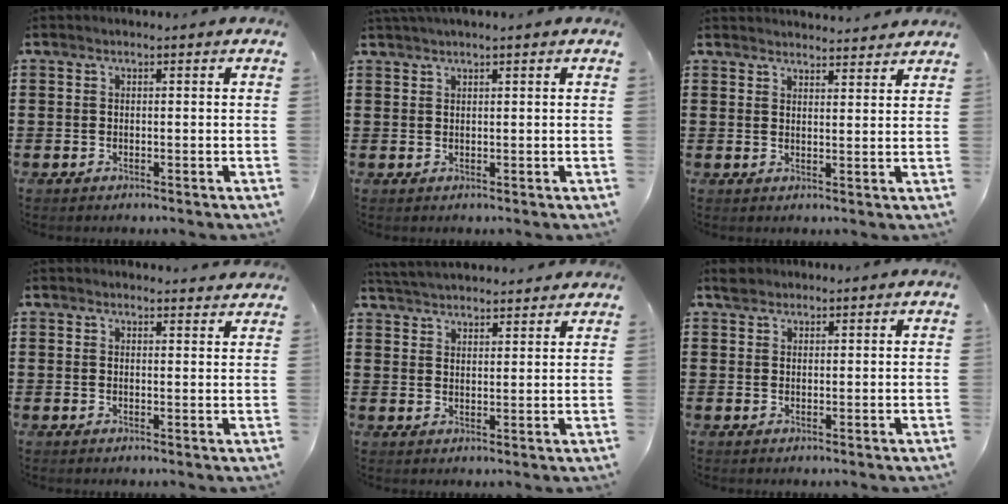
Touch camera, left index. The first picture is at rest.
{"total": 1.2, "force": [1.0, 0.0, 0.6], "torque": [-0.013, 0.000, 0.019]}
{"total": 2.8, "force": [2.8, 0.1, -0.1], "torque": [0.001, -0.014, 0.052]}
{"total": 1.9, "force": [1.9, 0.2, 0.1], "torque": [0.001, -0.005, 0.034]}
{"total": 3.8, "force": [3.8, 0.0, 0.2], "torque": [-0.016, -0.013, 0.069]}
{"total": 1.8, "force": [1.6, 0.9, 0.3], "torque": [-0.002, 0.001, 0.030]}